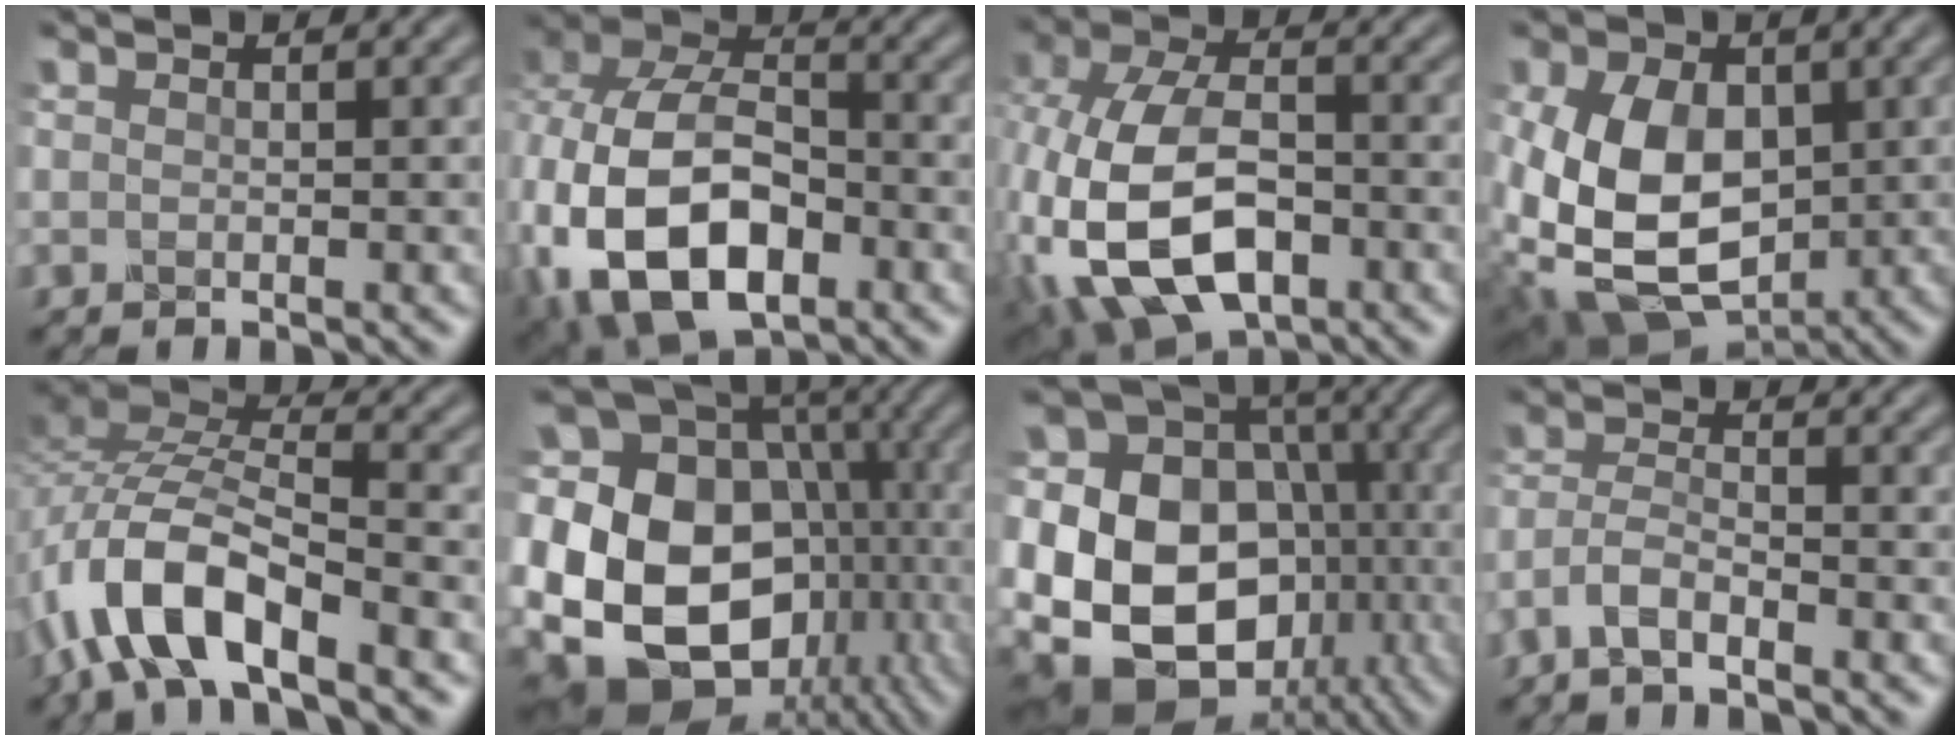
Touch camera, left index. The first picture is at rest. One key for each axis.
{"total": 14.8, "fx": -3.9, "fy": 9.9, "fz": 10.4, "tx": -0.237, "ty": -0.034, "tz": -0.063}
{"total": 12.9, "fx": -3.5, "fy": 8.1, "fz": 9.4, "tx": -0.229, "ty": -0.024, "tz": -0.059}
{"total": 12.7, "fx": -1.0, "fy": 9.4, "fz": 8.5, "tx": -0.167, "ty": -0.021, "tz": -0.013}
{"total": 9.9, "fx": -5.5, "fy": 3.9, "fz": 7.3, "tx": -0.153, "ty": 0.009, "tz": -0.108}
{"total": 19.8, "fx": -1.2, "fy": 15.7, "fz": 11.9, "tx": -0.241, "ty": -0.007, "tz": -0.004}
{"total": 18.6, "fx": -2.0, "fy": 15.5, "fz": 10.0, "tx": -0.202, "ty": 0.006, "tz": -0.032}
{"total": 3.3, "fx": -2.5, "fy": 1.0, "fz": 1.8, "tx": -0.048, "ty": 0.004, "tz": -0.059}